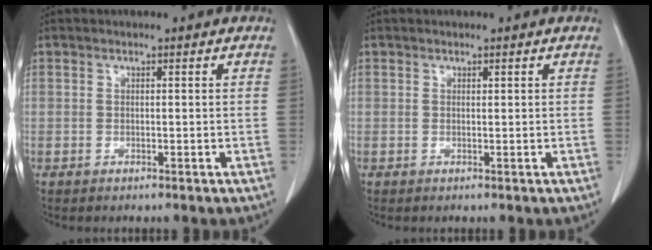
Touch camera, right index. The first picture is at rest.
{"total": 0.0}